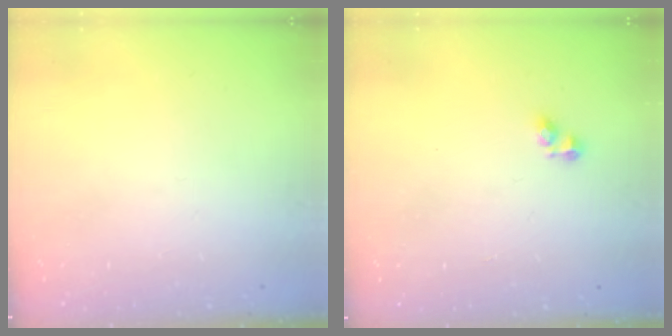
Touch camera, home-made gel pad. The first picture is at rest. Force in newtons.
{"total": 2.8, "press": 2.8, "slide": 0.3}